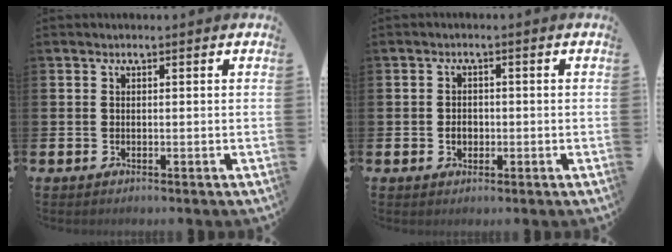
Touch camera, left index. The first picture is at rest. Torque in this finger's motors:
{"motor_torque": [0.10, 0.00, 0.00, 0.04]}